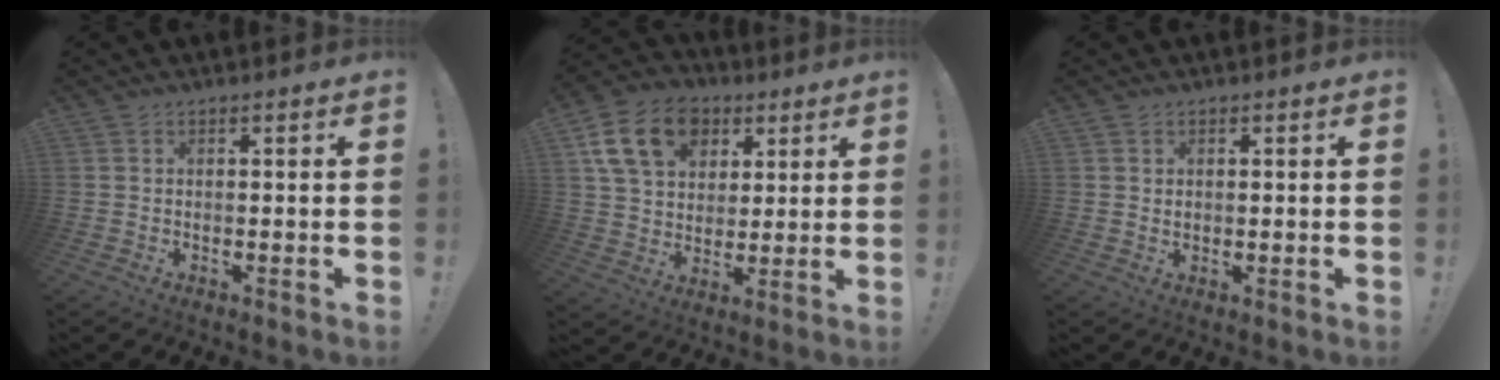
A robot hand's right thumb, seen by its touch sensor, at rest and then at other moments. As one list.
[{"total": 17.4, "force": [7.6, 12.6, 9.3], "torque": [-0.148, -0.022, 0.147]}, {"total": 1.0, "force": [0.5, 0.8, 0.3], "torque": [0.001, -0.002, 0.008]}]